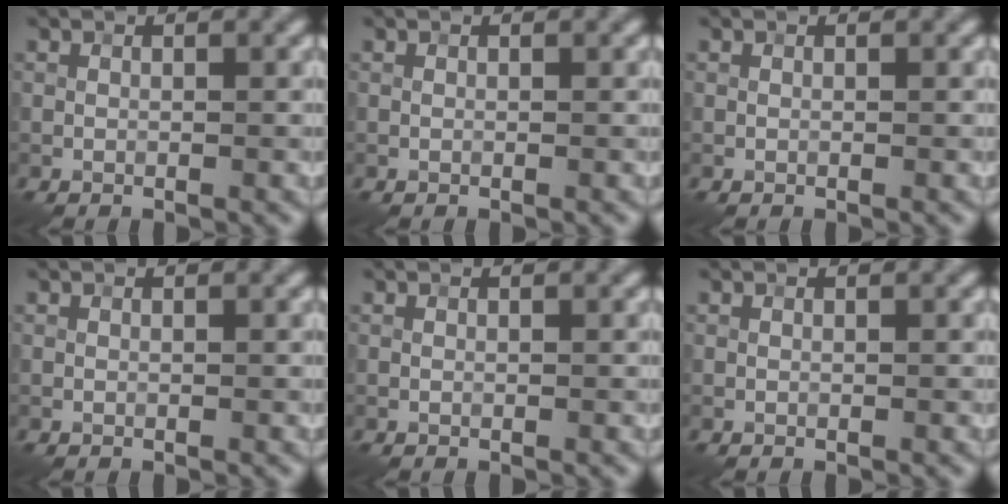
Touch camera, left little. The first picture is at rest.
{"total": 0.0}
{"total": 0.0}
{"total": 0.0}
{"total": 0.0}
{"total": 0.0}